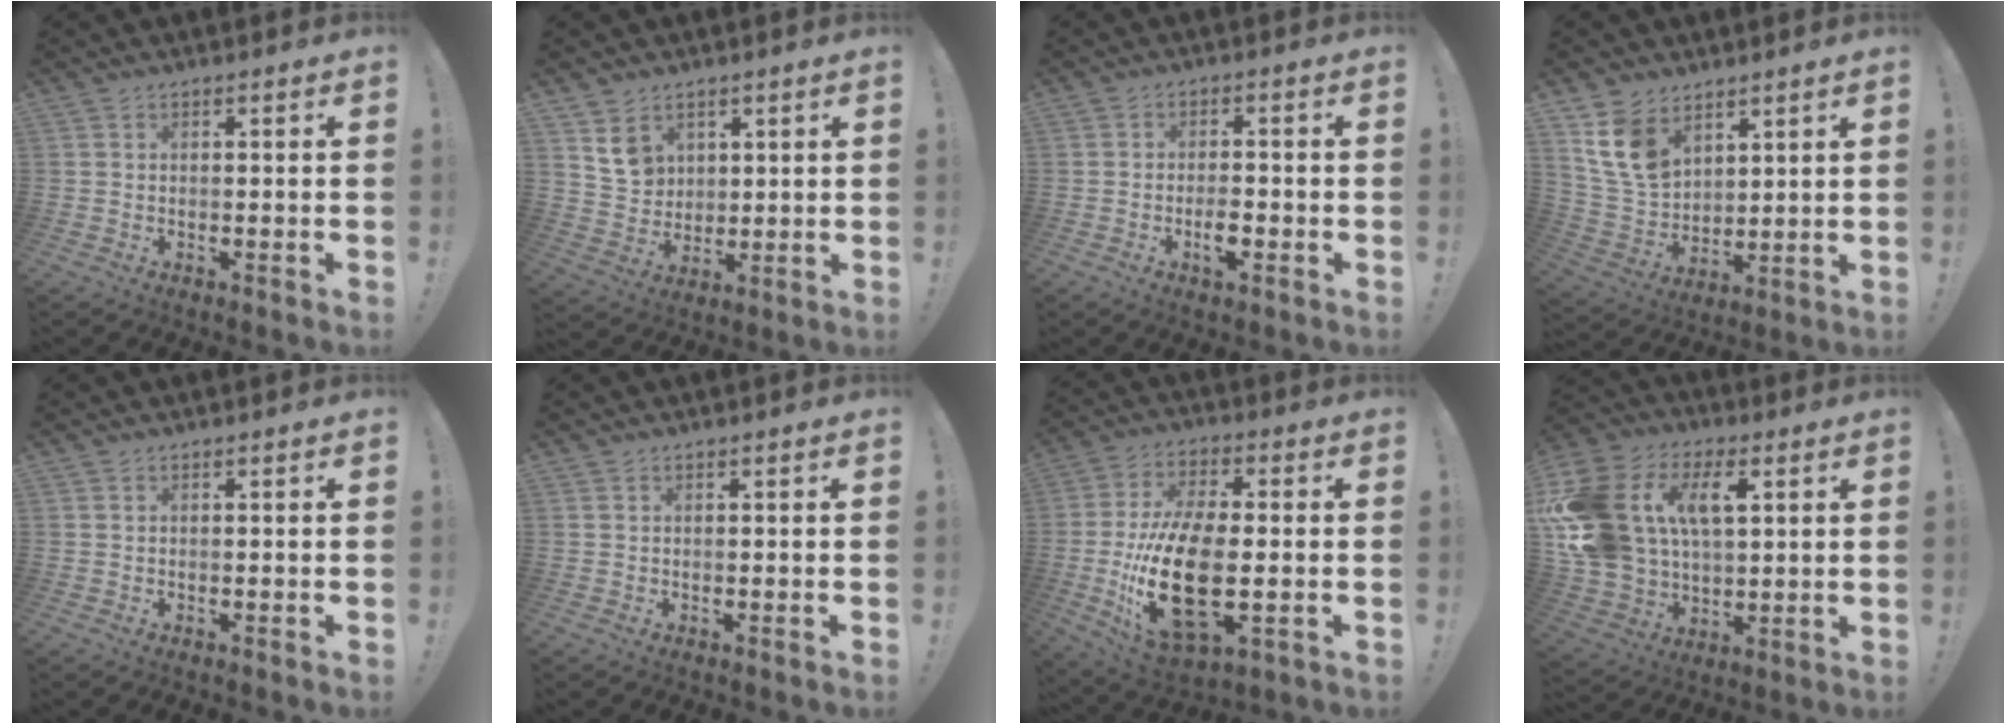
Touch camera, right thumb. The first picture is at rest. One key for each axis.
{"total": 8.1, "fx": 5.1, "fy": 5.8, "fz": 2.4, "tx": -0.038, "ty": -0.030, "tz": 0.102}
{"total": 4.2, "fx": -1.8, "fy": 2.1, "fz": 3.1, "tx": -0.045, "ty": 0.007, "tz": -0.033}
{"total": 12.6, "fx": 7.3, "fy": 8.3, "fz": 6.0, "tx": -0.125, "ty": -0.033, "tz": 0.149}
{"total": 0.0}
{"total": 0.0}
{"total": 22.2, "fx": -3.1, "fy": 11.2, "fz": 18.9, "tx": -0.379, "ty": -0.005, "tz": -0.045}
{"total": 22.4, "fx": 6.5, "fy": 15.6, "fz": 14.7, "tx": -0.290, "ty": -0.015, "tz": 0.122}